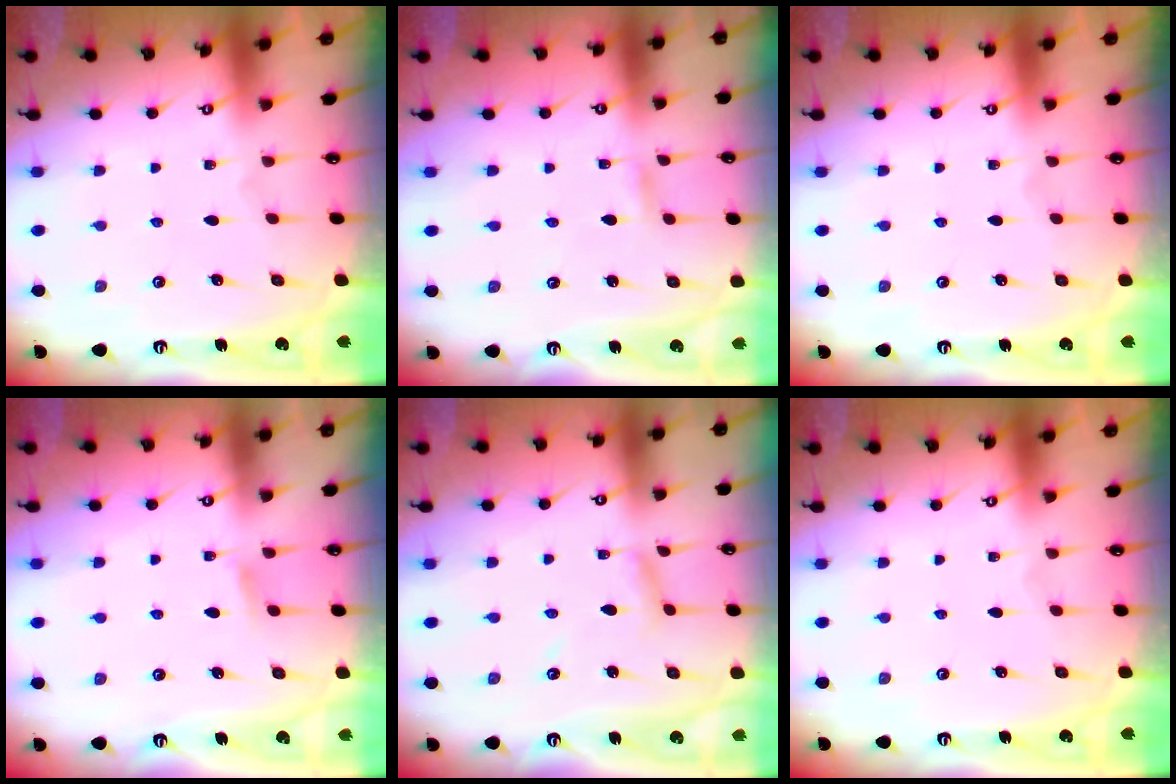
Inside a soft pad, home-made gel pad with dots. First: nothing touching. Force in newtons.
{"total": 1.9, "press": 1.9, "slide": 0.1}
{"total": 0.0}
{"total": 4.6, "press": 4.5, "slide": 0.5}
{"total": 5.5, "press": 5.5, "slide": 0.3}
{"total": 0.0}